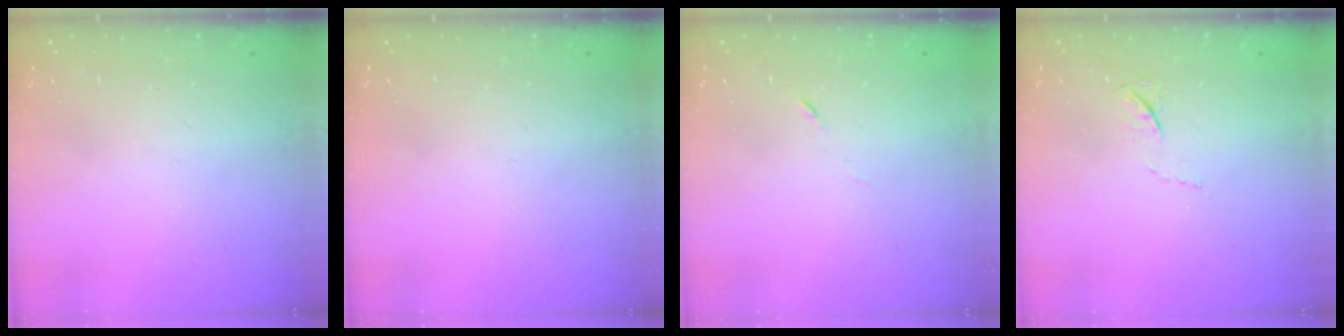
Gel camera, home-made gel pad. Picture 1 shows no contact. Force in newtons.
{"total": 0.0}
{"total": 3.8, "press": 3.7, "slide": 1.1}
{"total": 3.3, "press": 3.2, "slide": 0.5}